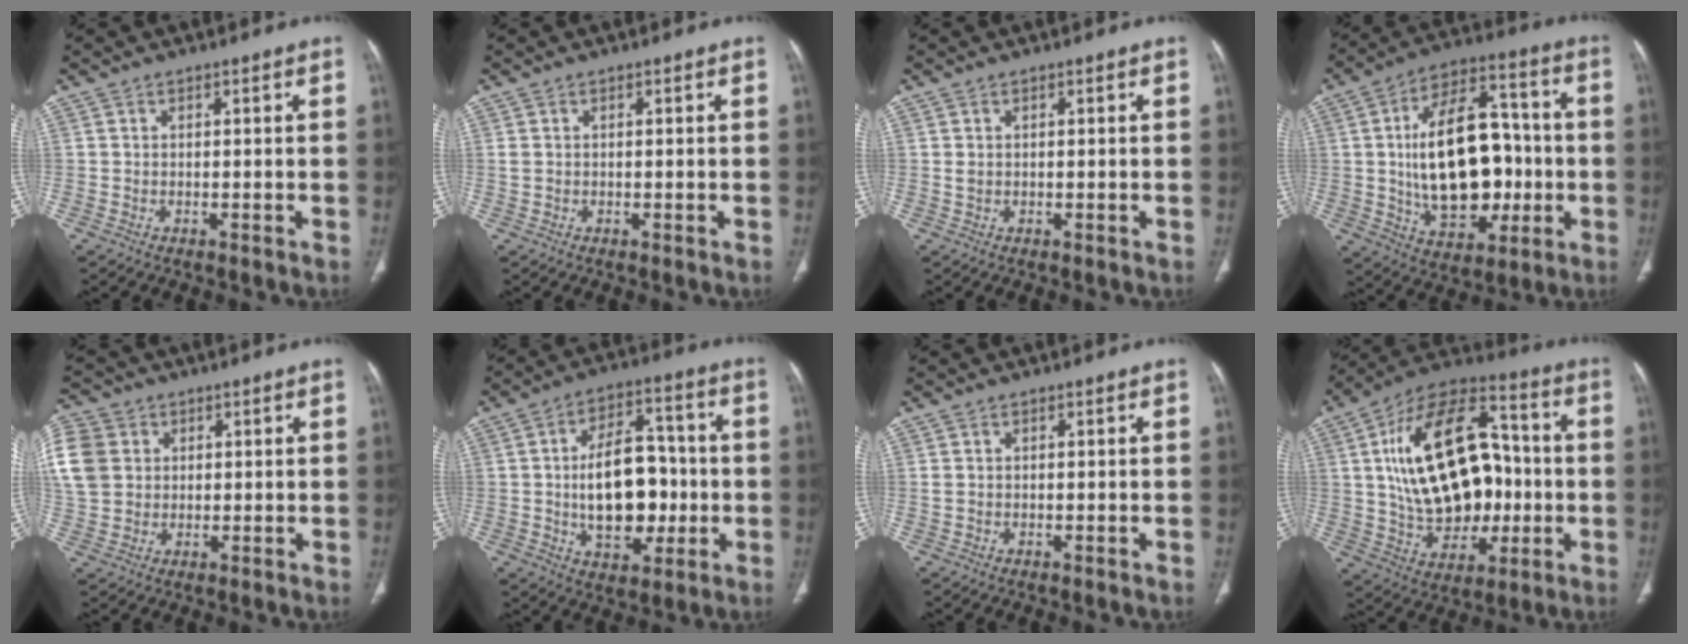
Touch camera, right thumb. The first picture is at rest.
{"total": 0.9, "force": [0.1, 0.7, 0.6], "torque": [-0.018, 0.006, 0.005]}
{"total": 0.8, "force": [0.2, 0.6, 0.5], "torque": [-0.010, 0.003, 0.007]}
{"total": 20.0, "force": [-1.3, 12.0, 15.9], "torque": [-0.219, 0.023, -0.010]}
{"total": 17.6, "force": [4.1, 14.8, 8.6], "torque": [-0.228, 0.036, 0.086]}
{"total": 16.7, "force": [-1.5, 10.2, 13.1], "torque": [-0.170, 0.027, -0.014]}
{"total": 0.7, "force": [0.1, 0.5, 0.4], "torque": [-0.012, 0.006, 0.003]}
{"total": 27.3, "force": [1.1, 17.0, 21.3], "torque": [-0.332, 0.023, 0.030]}